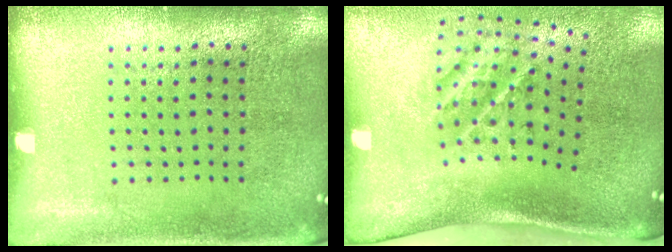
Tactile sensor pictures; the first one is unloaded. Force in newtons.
{"total": 2.2, "press": 1.2, "slide": 1.8}